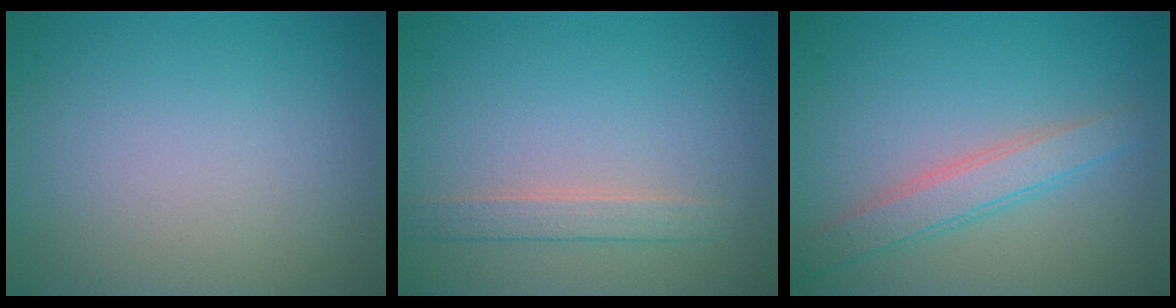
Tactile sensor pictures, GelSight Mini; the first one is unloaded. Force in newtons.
{"total": 1.8, "press": 1.8, "slide": 0.1}
{"total": 2.9, "press": 2.9, "slide": 0.1}